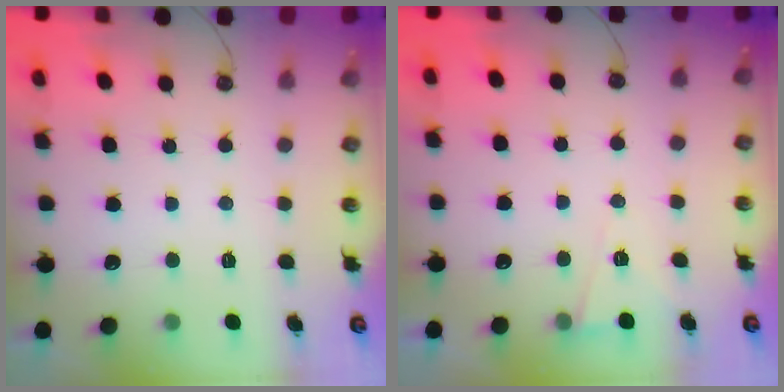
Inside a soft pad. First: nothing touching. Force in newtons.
{"total": 5.5, "press": 3.4, "slide": 4.4}